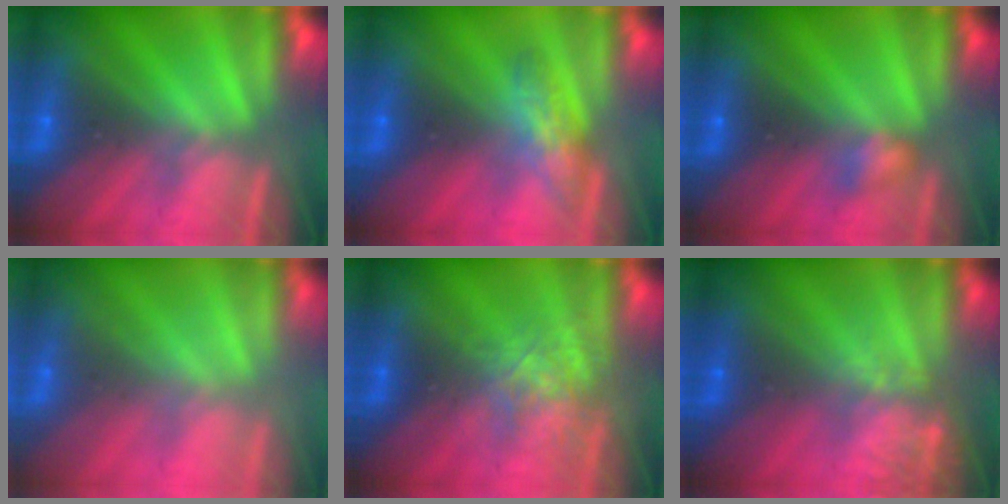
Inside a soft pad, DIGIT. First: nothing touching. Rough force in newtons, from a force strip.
{"total": 2.5}
{"total": 2.1}
{"total": 2.5}
{"total": 2.6}
{"total": 4.7}